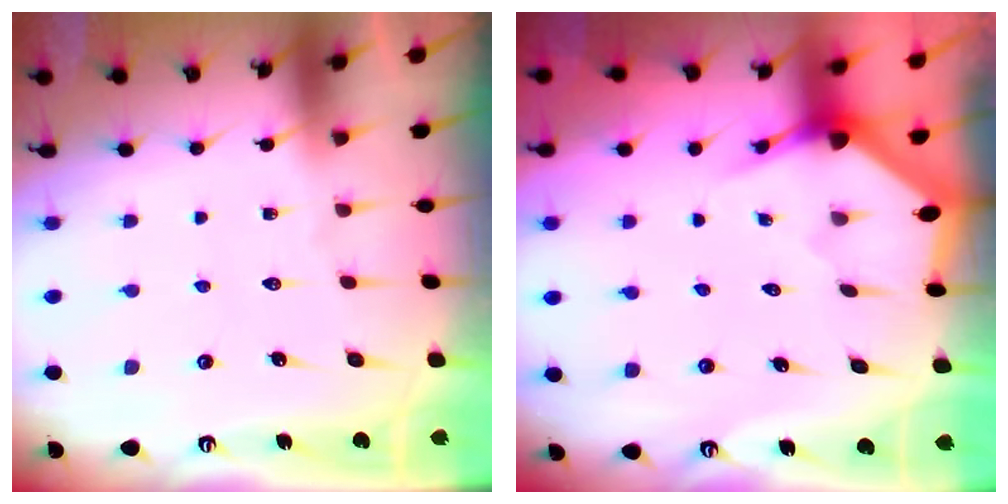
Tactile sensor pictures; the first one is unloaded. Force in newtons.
{"total": 2.9, "press": 2.9, "slide": 0.2}